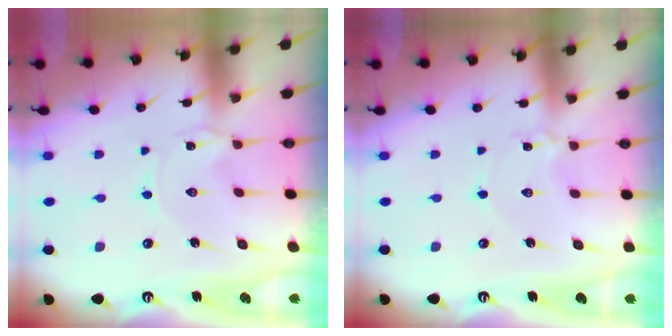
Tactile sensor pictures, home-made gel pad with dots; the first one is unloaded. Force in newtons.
{"total": 2.4, "press": 2.4, "slide": 0.3}